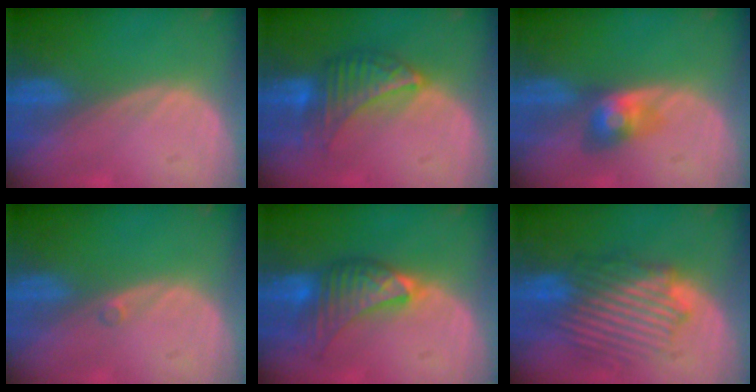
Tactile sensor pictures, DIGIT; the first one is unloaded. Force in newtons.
{"total": 6.7, "press": 6.5, "slide": 1.3}
{"total": 3.7, "press": 3.7, "slide": 0.2}
{"total": 0.5, "press": 0.5, "slide": 0.2}
{"total": 7.2, "press": 7.2, "slide": 0.3}
{"total": 8.6, "press": 8.5, "slide": 1.6}